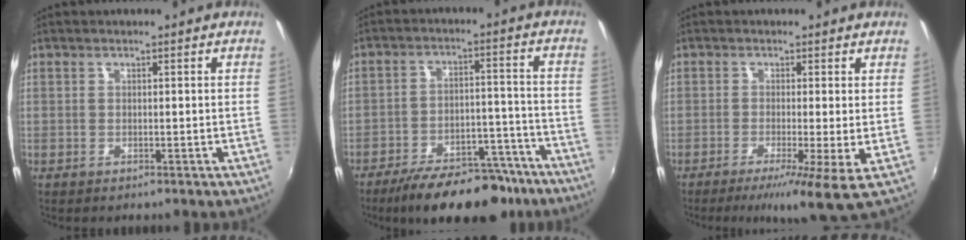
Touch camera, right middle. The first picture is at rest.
{"total": 18.4, "force": [-14.8, 6.7, 8.8], "torque": [-0.151, 0.004, -0.203]}
{"total": 6.1, "force": [-1.9, -0.2, 5.8], "torque": [-0.118, -0.020, -0.038]}